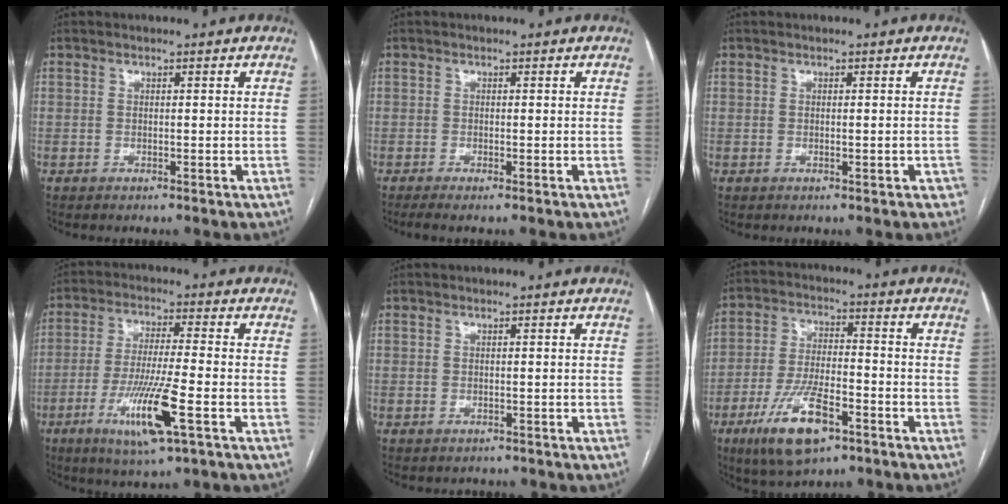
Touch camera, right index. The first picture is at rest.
{"total": 2.0, "force": [-1.4, -0.1, 1.3], "torque": [-0.023, -0.004, -0.025]}
{"total": 1.0, "force": [-0.4, 0.4, 0.9], "torque": [-0.007, 0.001, 0.000]}
{"total": 11.3, "force": [-4.4, 0.3, 10.4], "torque": [-0.203, -0.019, -0.078]}
{"total": 1.5, "force": [-1.2, 0.8, 0.1], "torque": [-0.004, 0.000, -0.014]}
{"total": 12.1, "force": [-6.4, 4.4, 9.2], "torque": [-0.184, -0.005, -0.107]}